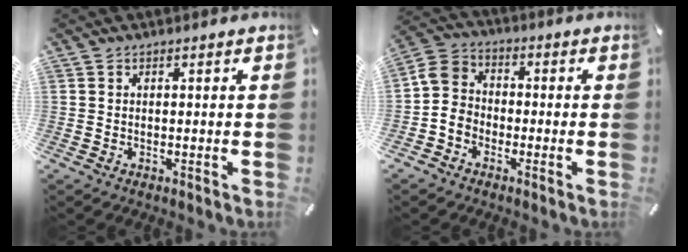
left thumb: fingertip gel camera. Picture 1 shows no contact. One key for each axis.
{"total": 6.7, "fx": -3.0, "fy": 5.7, "fz": 1.8, "tx": -0.040, "ty": 0.030, "tz": -0.054}